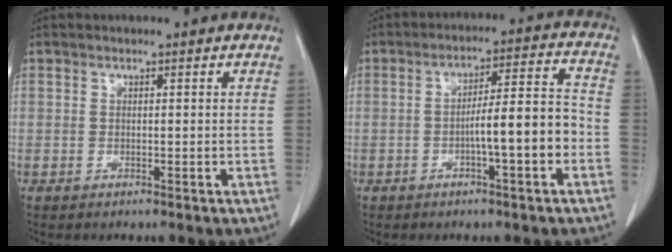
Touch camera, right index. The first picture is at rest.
{"total": 8.7, "force": [-2.6, 0.7, 8.3], "torque": [-0.130, 0.023, -0.039]}